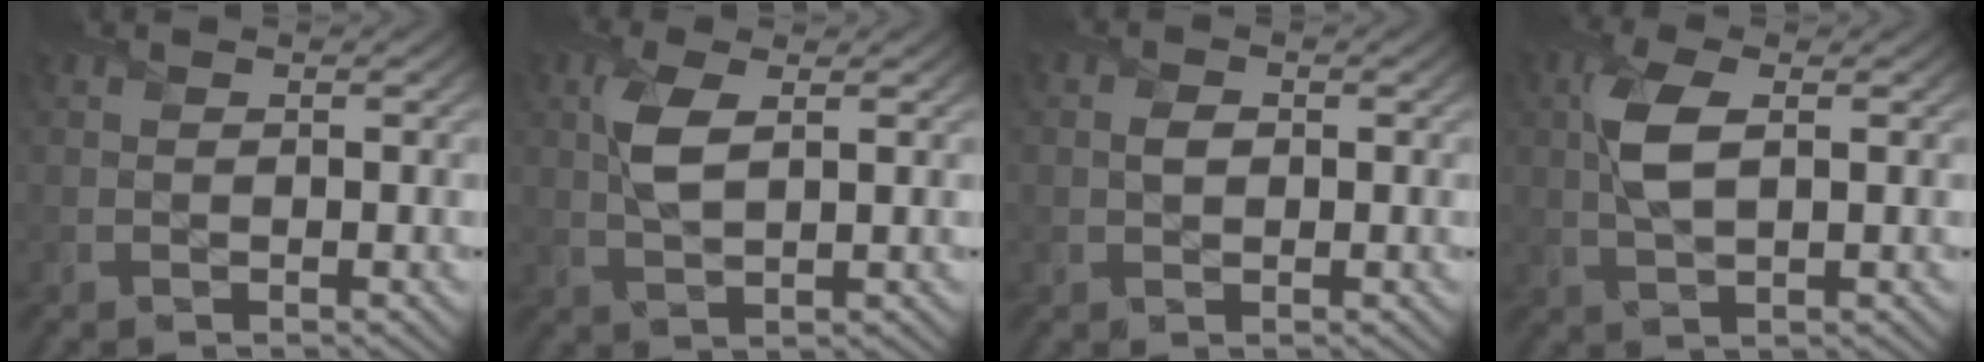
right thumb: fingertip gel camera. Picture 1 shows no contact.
{"total": 4.2, "force": [1.1, 1.6, 3.7], "torque": [-0.092, 0.002, 0.024]}
{"total": 1.2, "force": [0.0, 1.0, 0.6], "torque": [-0.011, -0.003, 0.000]}
{"total": 5.0, "force": [0.9, 2.0, 4.5], "torque": [-0.109, 0.004, 0.020]}